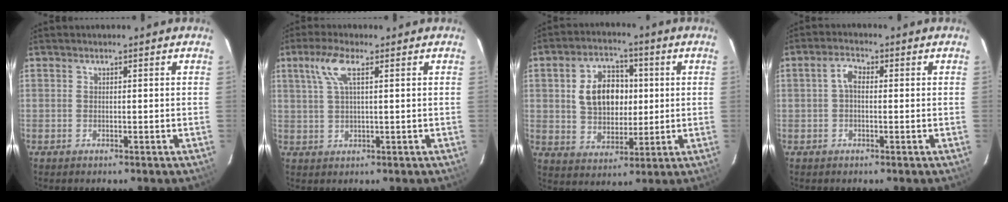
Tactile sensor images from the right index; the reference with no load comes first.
{"total": 5.3, "force": [2.2, 1.1, 4.7], "torque": [-0.099, 0.009, 0.047]}
{"total": 11.6, "force": [1.8, 8.3, 7.8], "torque": [-0.150, 0.026, 0.041]}
{"total": 2.7, "force": [-0.1, 1.6, 2.2], "torque": [-0.044, 0.012, -0.001]}